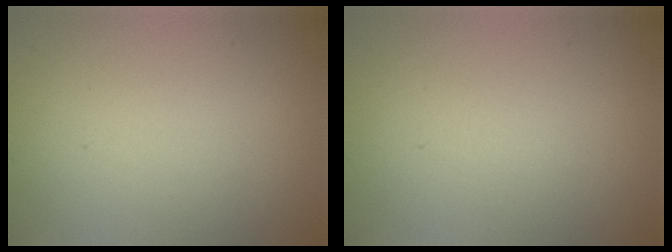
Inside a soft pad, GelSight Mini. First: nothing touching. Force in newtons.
{"total": 0.0}